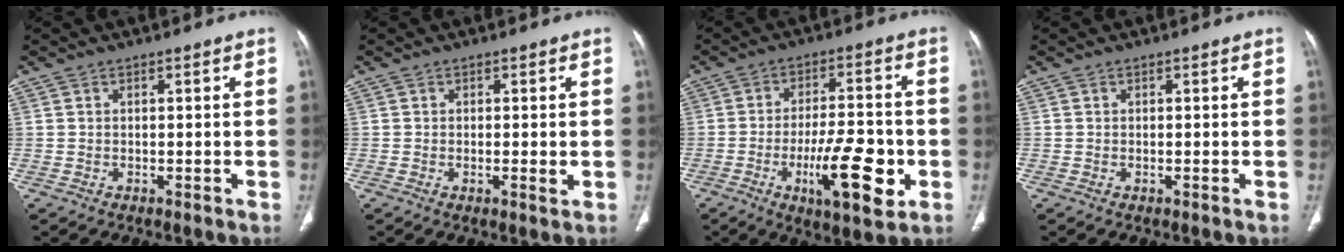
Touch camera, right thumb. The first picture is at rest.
{"total": 1.7, "force": [-0.1, 0.3, 1.6], "torque": [-0.028, -0.004, -0.002]}
{"total": 14.7, "force": [-4.6, 4.8, 13.1], "torque": [-0.198, 0.011, -0.070]}
{"total": 0.0}